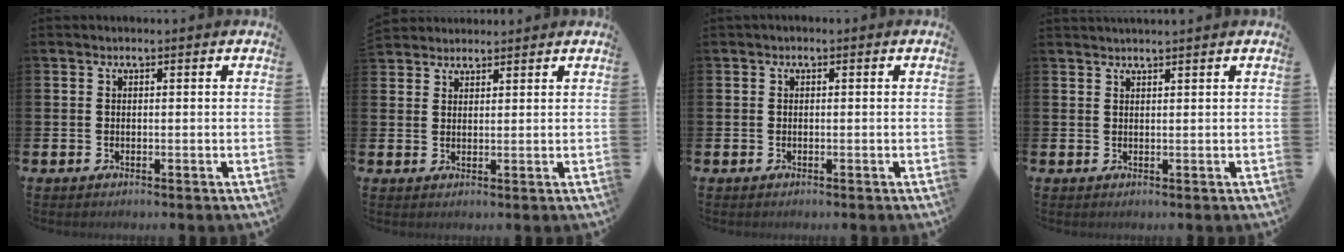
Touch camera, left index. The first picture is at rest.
{"total": 2.7, "force": [2.6, 0.6, -0.3], "torque": [0.000, -0.007, 0.050]}
{"total": 0.0}
{"total": 1.2, "force": [1.2, -0.2, 0.0], "torque": [0.002, -0.004, 0.022]}